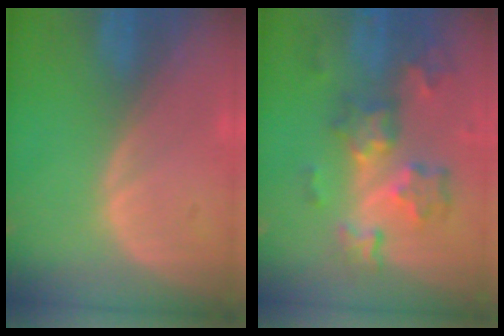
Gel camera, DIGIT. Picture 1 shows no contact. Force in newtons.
{"total": 9.2, "press": 8.1, "slide": 4.4}